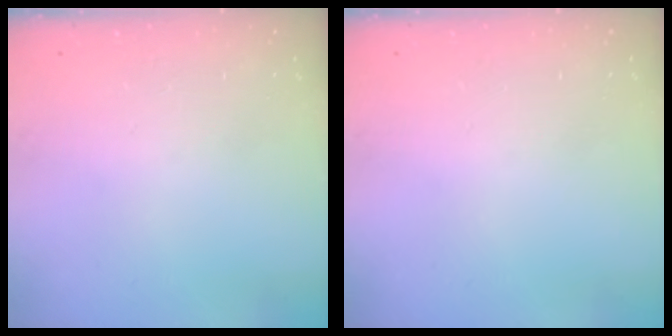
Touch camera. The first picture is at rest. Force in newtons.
{"total": 0.0}